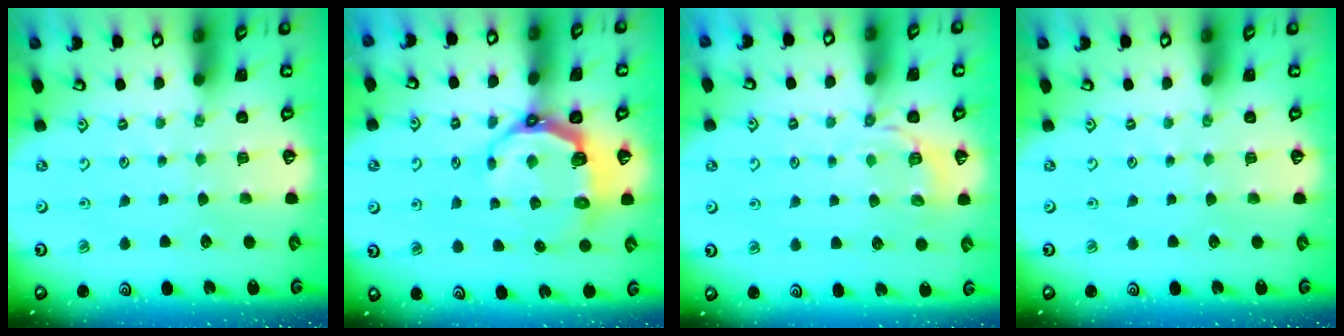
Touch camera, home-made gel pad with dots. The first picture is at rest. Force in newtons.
{"total": 8.7, "press": 7.1, "slide": 5.0}
{"total": 6.6, "press": 6.5, "slide": 0.5}
{"total": 0.0}